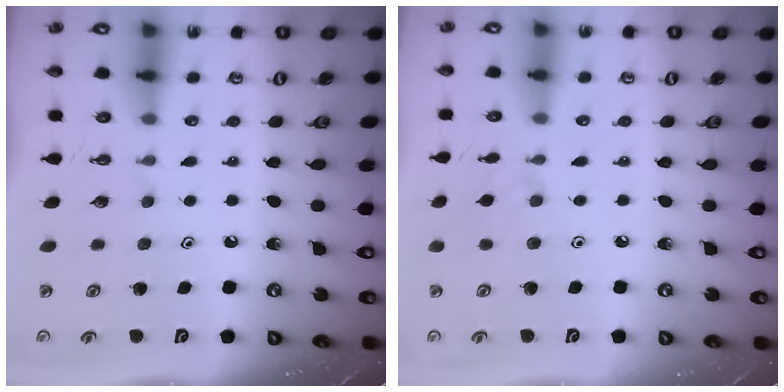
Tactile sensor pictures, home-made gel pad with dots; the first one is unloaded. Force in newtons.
{"total": 1.8, "press": 1.7, "slide": 0.4}